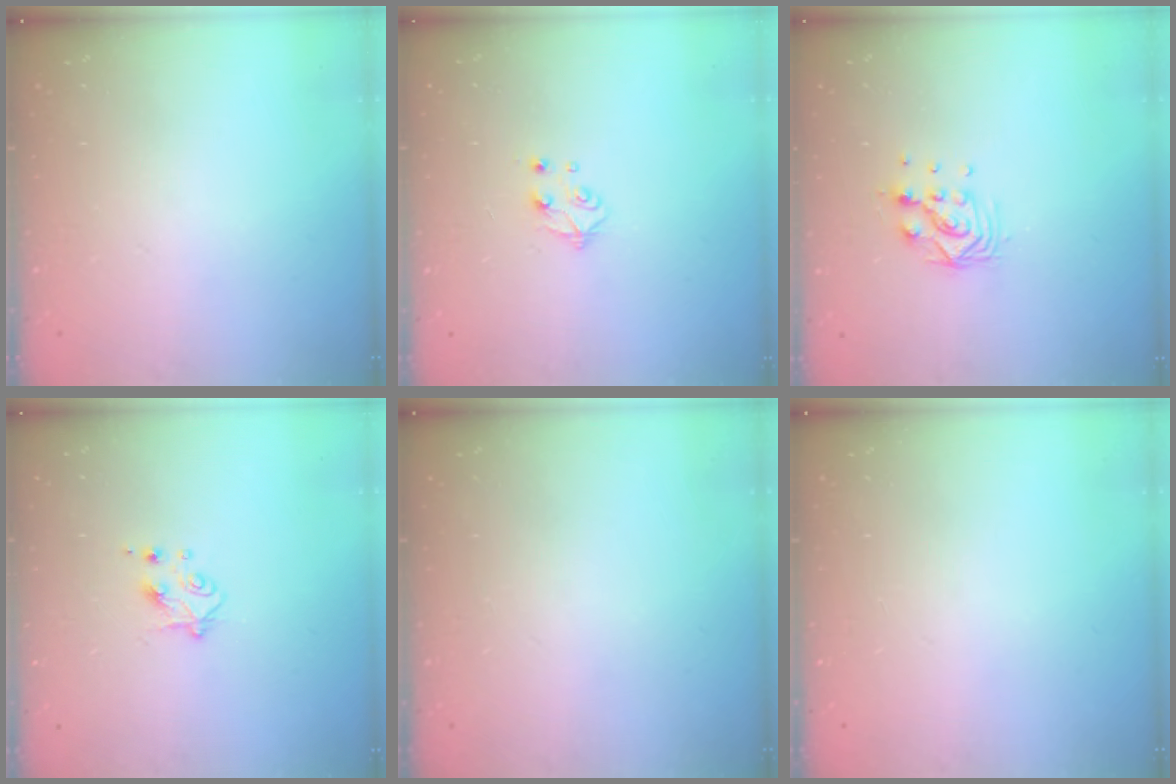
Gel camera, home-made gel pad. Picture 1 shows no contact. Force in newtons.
{"total": 5.3, "press": 5.3, "slide": 0.3}
{"total": 8.8, "press": 8.8, "slide": 0.6}
{"total": 4.8, "press": 4.8, "slide": 0.6}
{"total": 0.0}
{"total": 0.0}